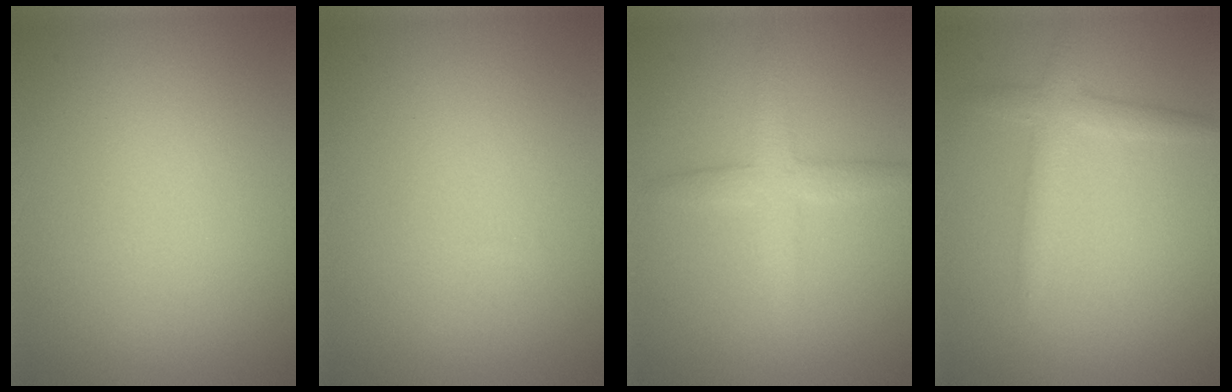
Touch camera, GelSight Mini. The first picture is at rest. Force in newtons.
{"total": 0.0}
{"total": 3.0, "press": 3.0, "slide": 0.1}
{"total": 2.3, "press": 2.3, "slide": 0.1}